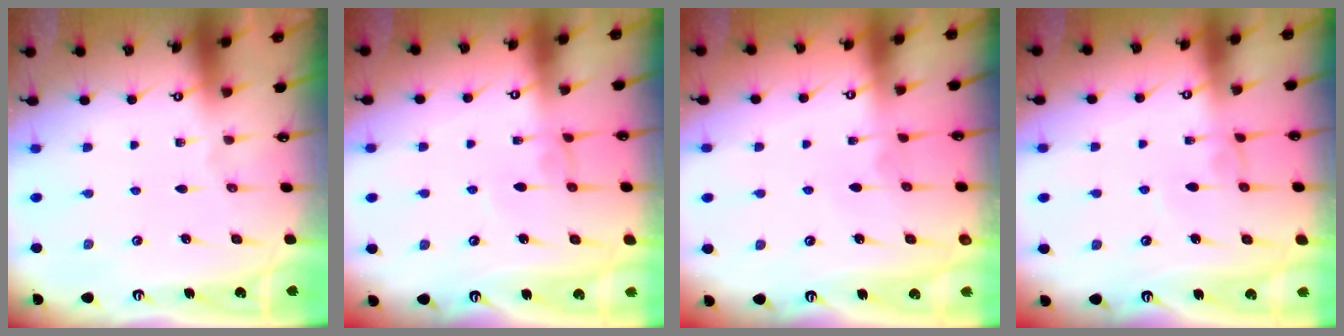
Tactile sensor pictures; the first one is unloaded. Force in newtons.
{"total": 0.5, "press": 0.4, "slide": 0.4}
{"total": 3.2, "press": 3.2, "slide": 0.1}
{"total": 0.5, "press": 0.4, "slide": 0.4}